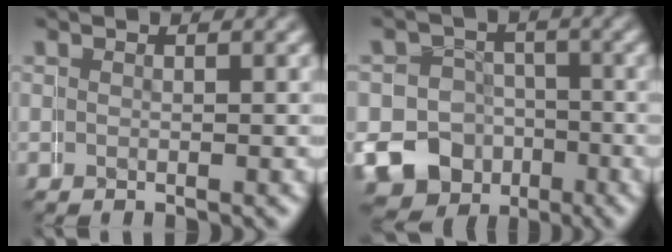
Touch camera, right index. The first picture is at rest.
{"total": 12.8, "force": [-4.6, 11.9, 0.7], "torque": [-0.031, -0.060, -0.078]}